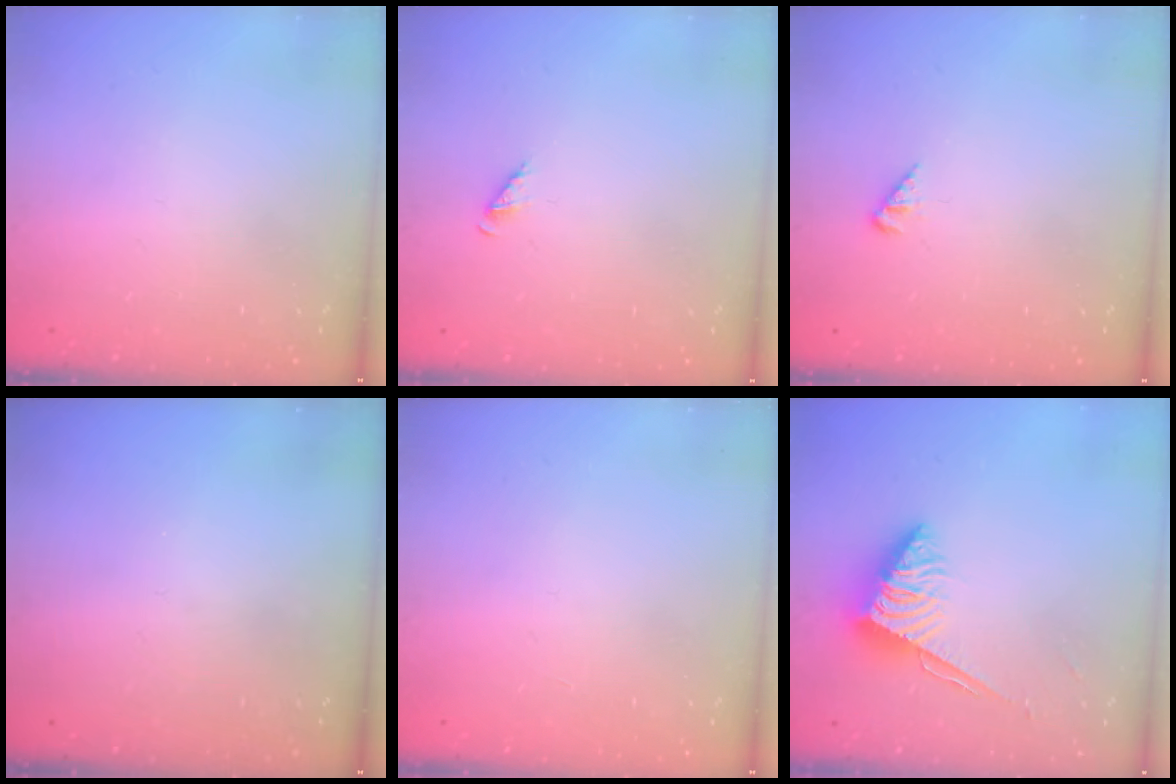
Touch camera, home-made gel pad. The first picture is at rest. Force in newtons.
{"total": 2.0, "press": 1.9, "slide": 0.3}
{"total": 1.6, "press": 1.6, "slide": 0.3}
{"total": 0.0}
{"total": 0.0}
{"total": 6.2, "press": 6.2, "slide": 0.4}